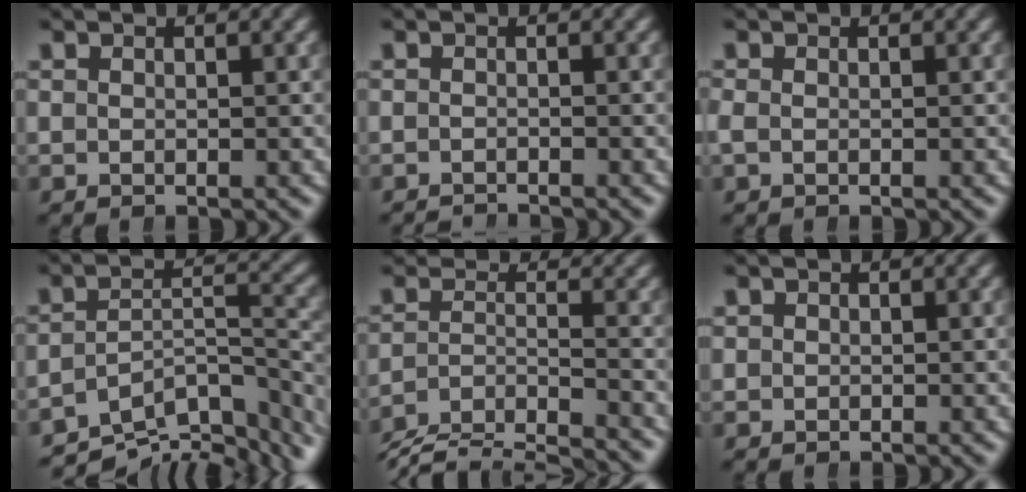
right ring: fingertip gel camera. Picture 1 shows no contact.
{"total": 1.8, "force": [-1.8, 0.1, -0.2], "torque": [0.001, -0.008, -0.032]}
{"total": 1.0, "force": [-0.5, 0.8, 0.4], "torque": [-0.022, -0.005, -0.007]}
{"total": 11.3, "force": [-7.4, 6.0, 6.0], "torque": [-0.074, -0.034, -0.108]}
{"total": 7.3, "force": [-5.0, 4.1, 3.3], "torque": [-0.056, -0.029, -0.084]}
{"total": 0.7, "force": [0.2, 0.6, -0.2], "torque": [0.002, -0.007, 0.009]}